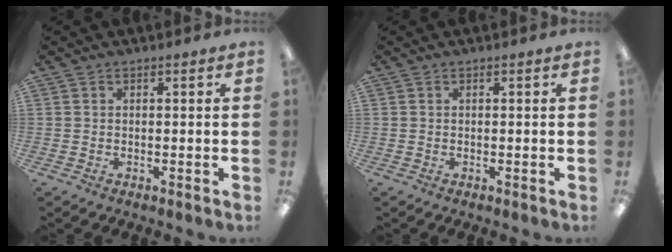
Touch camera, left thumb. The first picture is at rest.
{"total": 0.0}